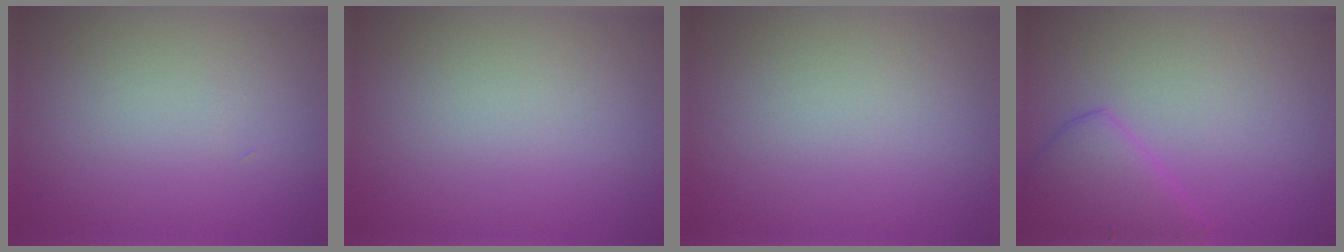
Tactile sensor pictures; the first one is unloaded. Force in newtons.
{"total": 0.0}
{"total": 0.0}
{"total": 3.7, "press": 3.7, "slide": 0.2}